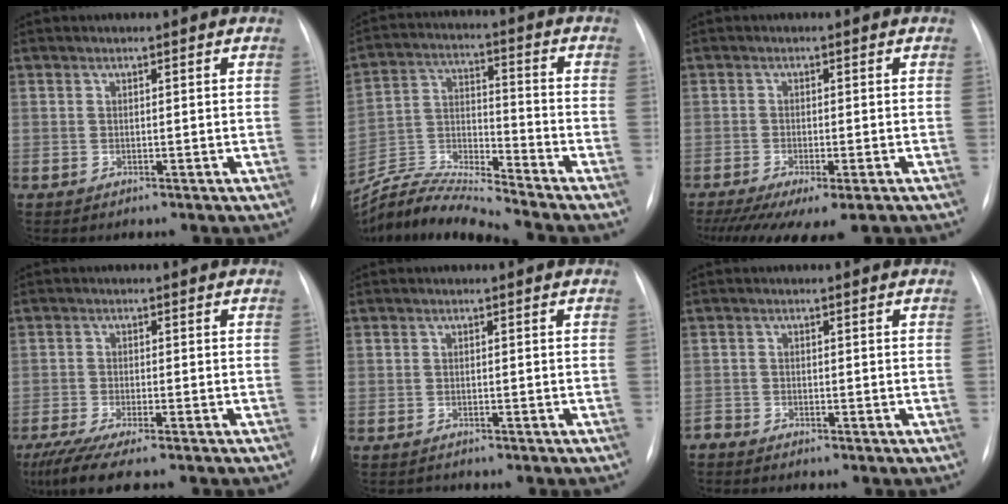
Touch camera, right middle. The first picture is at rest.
{"total": 11.9, "force": [-11.6, -1.8, 2.1], "torque": [-0.041, 0.017, -0.223]}
{"total": 11.0, "force": [-7.7, 3.0, 7.2], "torque": [-0.125, -0.019, -0.117]}
{"total": 7.9, "force": [-6.0, 0.7, 5.1], "torque": [-0.092, -0.022, -0.102]}
{"total": 0.6, "force": [-0.6, 0.2, 0.0], "torque": [-0.006, -0.001, -0.011]}
{"total": 1.1, "force": [-1.1, 0.1, -0.1], "torque": [0.004, -0.002, -0.022]}